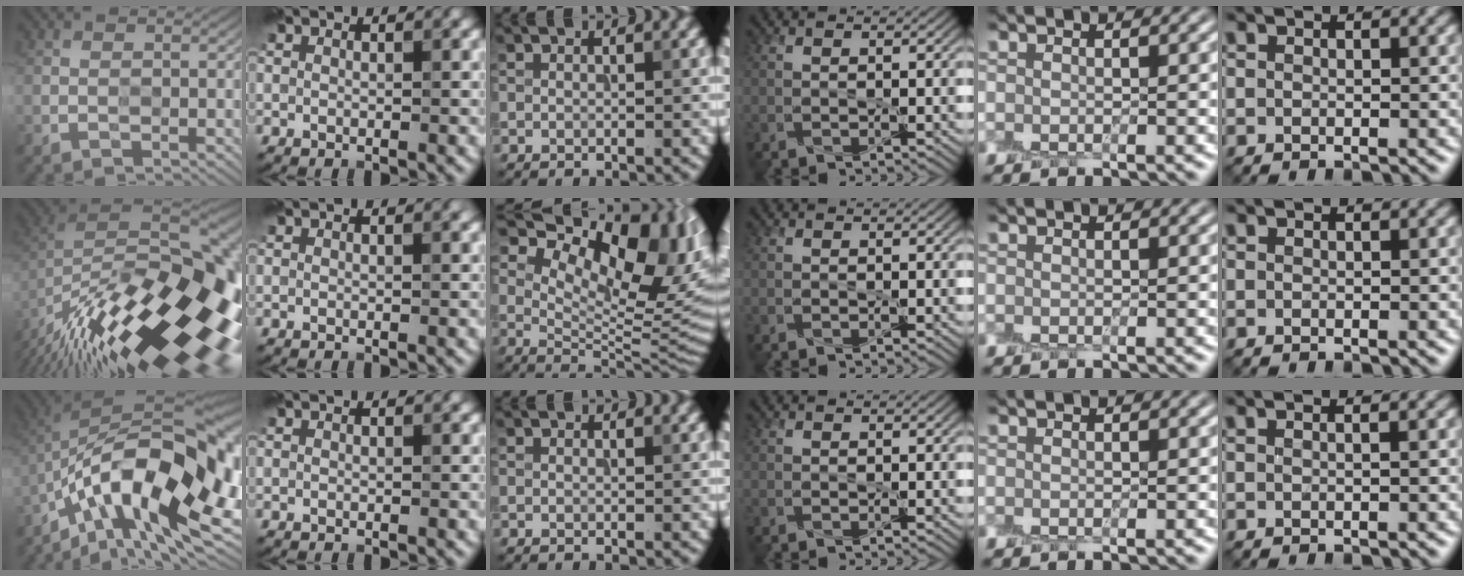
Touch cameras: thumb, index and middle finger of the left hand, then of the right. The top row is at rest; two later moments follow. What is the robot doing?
{"motion": "peel", "object": "cling film"}